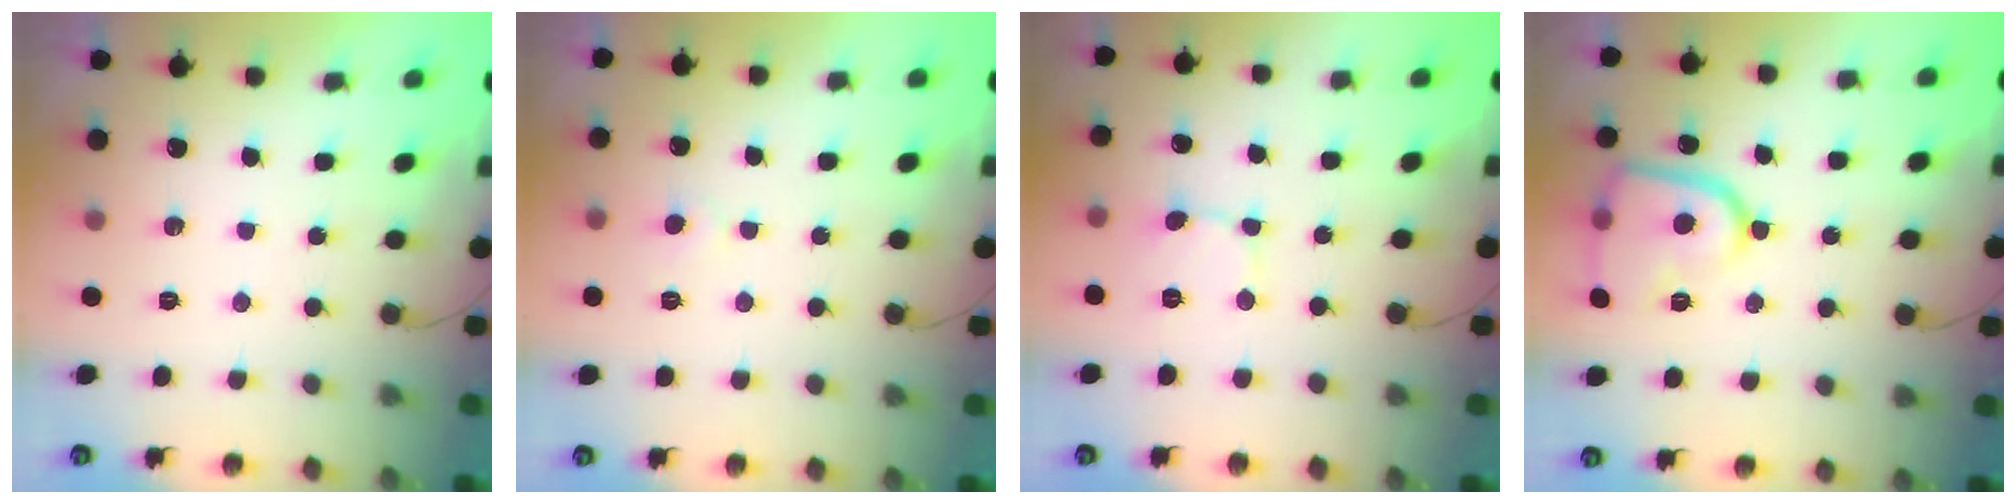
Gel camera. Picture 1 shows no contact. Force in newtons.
{"total": 2.9, "press": 2.9, "slide": 0.3}
{"total": 2.4, "press": 2.4, "slide": 0.2}
{"total": 13.9, "press": 13.9, "slide": 1.2}